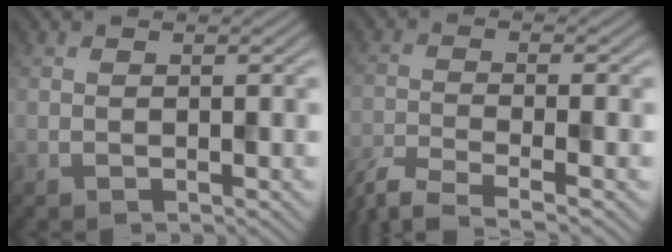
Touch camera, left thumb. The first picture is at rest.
{"total": 6.1, "force": [-4.9, 1.1, 3.6], "torque": [-0.070, -0.014, -0.099]}